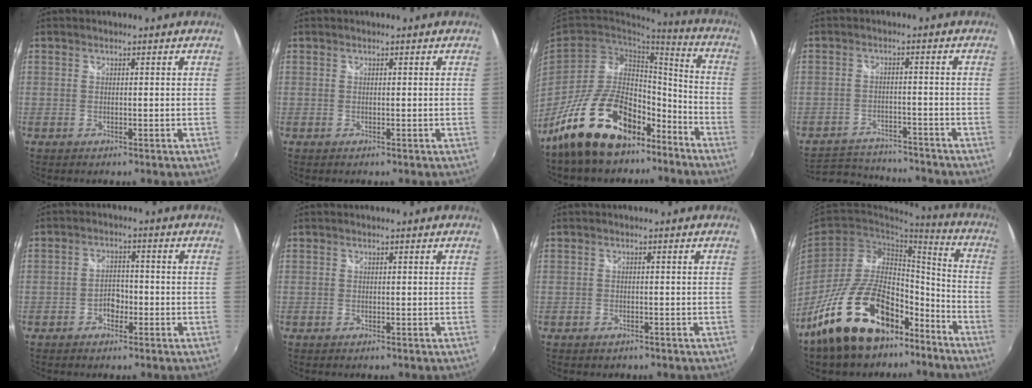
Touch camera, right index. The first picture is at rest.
{"total": 0.0}
{"total": 20.8, "force": [-13.8, 10.5, 11.5], "torque": [-0.220, 0.027, -0.212]}
{"total": 12.3, "force": [-11.4, 3.2, 3.4], "torque": [-0.089, 0.004, -0.168]}
{"total": 3.4, "force": [-1.6, 2.3, 1.9], "torque": [-0.035, 0.007, -0.027]}
{"total": 0.0}
{"total": 1.5, "force": [-1.0, 1.1, 0.3], "torque": [-0.011, -0.002, -0.014]}
{"total": 21.5, "force": [-14.7, 10.5, 11.6], "torque": [-0.216, 0.030, -0.226]}